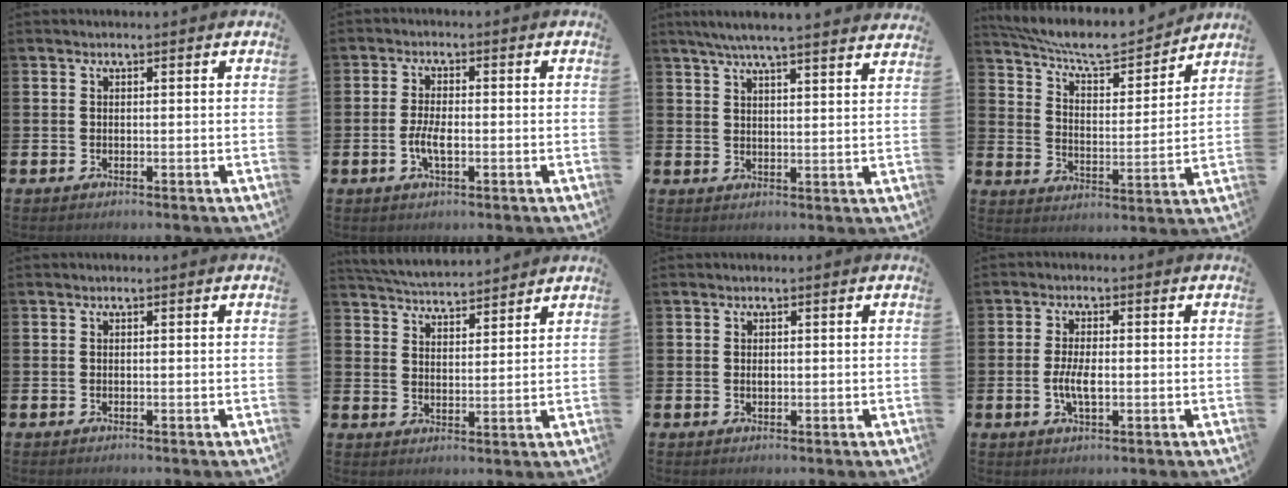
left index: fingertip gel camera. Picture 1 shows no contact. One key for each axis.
{"total": 3.3, "fx": -1.0, "fy": 1.2, "fz": 2.9, "tx": -0.056, "ty": -0.001, "tz": -0.021}
{"total": 6.1, "fx": 5.8, "fy": -0.1, "fz": 1.9, "tx": -0.049, "ty": -0.025, "tz": 0.102}
{"total": 8.0, "fx": 7.3, "fy": 1.6, "fz": 2.8, "tx": -0.081, "ty": -0.054, "tz": 0.124}
{"total": 0.0}
{"total": 4.8, "fx": 4.8, "fy": 0.3, "fz": 0.3, "tx": -0.027, "ty": -0.030, "tz": 0.085}
{"total": 0.6, "fx": -0.1, "fy": 0.3, "fz": 0.5, "tx": -0.008, "ty": 0.002, "tz": -0.003}
{"total": 3.8, "fx": -0.8, "fy": 1.5, "fz": 3.4, "tx": -0.059, "ty": -0.004, "tz": -0.019}